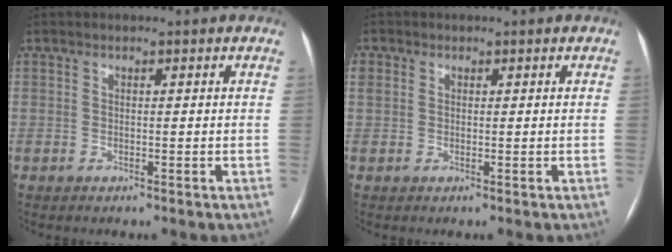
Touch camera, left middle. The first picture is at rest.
{"total": 2.0, "force": [0.6, 1.8, 0.8], "torque": [-0.023, 0.015, 0.017]}